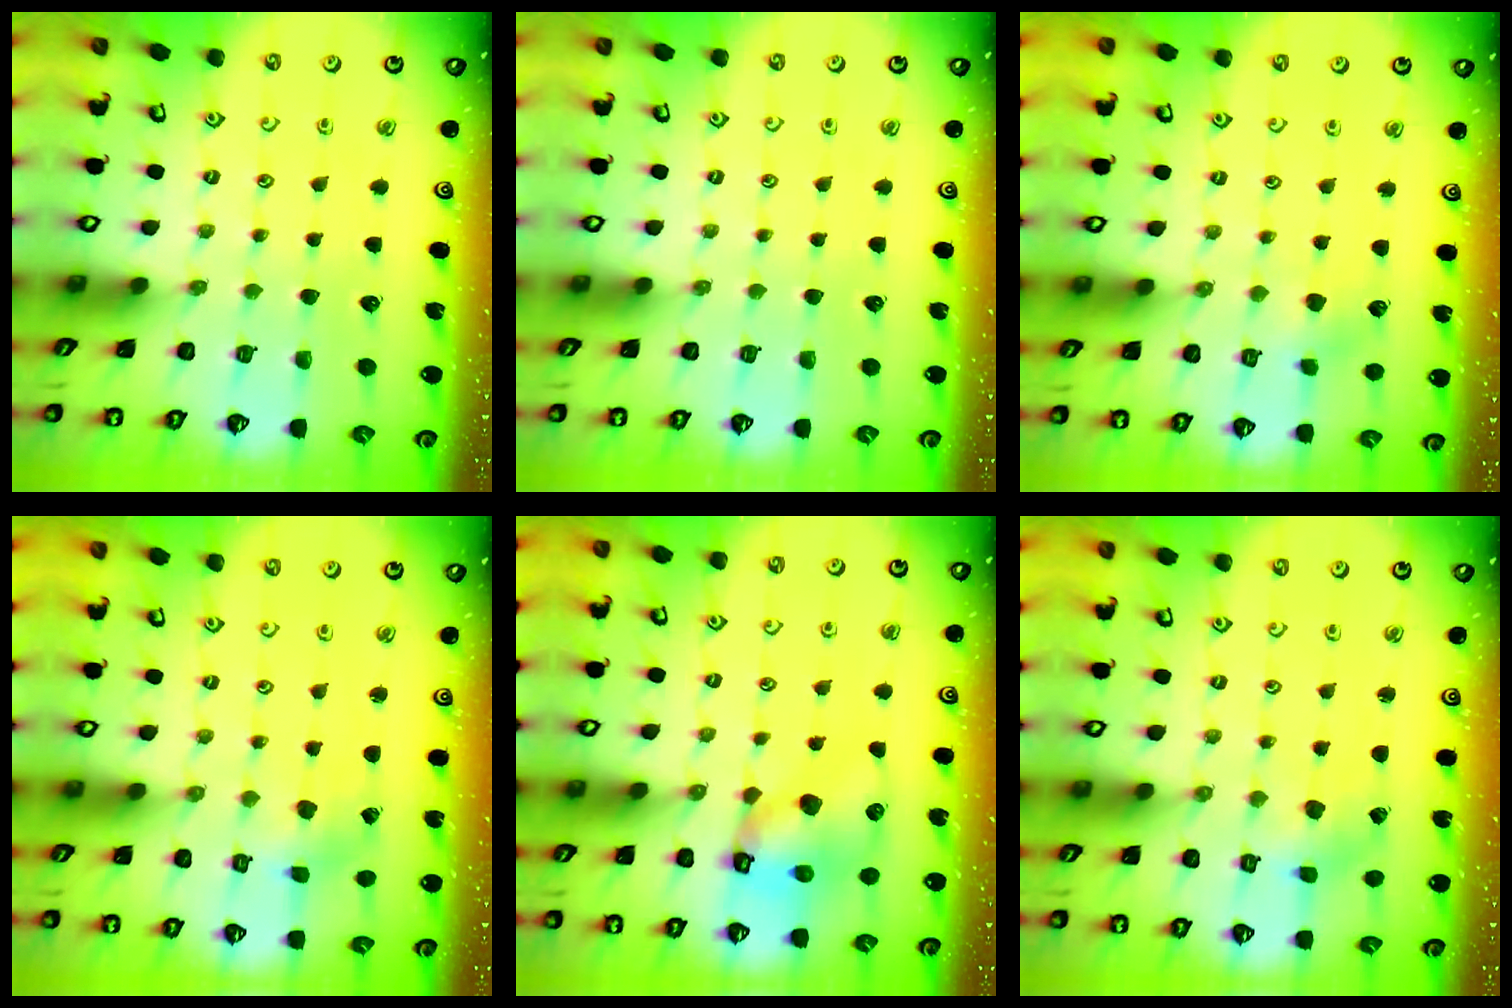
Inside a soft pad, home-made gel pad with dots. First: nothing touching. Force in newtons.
{"total": 0.0}
{"total": 2.6, "press": 2.6, "slide": 0.4}
{"total": 1.4, "press": 1.4, "slide": 0.4}
{"total": 11.8, "press": 11.7, "slide": 1.6}
{"total": 1.4, "press": 1.4, "slide": 0.2}